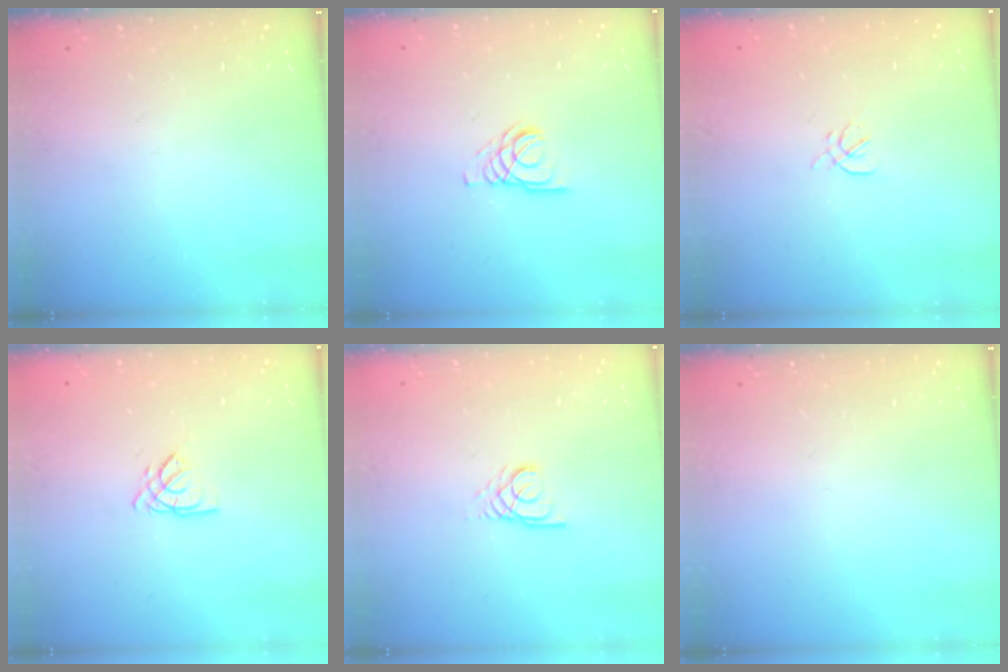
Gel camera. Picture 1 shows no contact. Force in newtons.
{"total": 3.7, "press": 3.7, "slide": 0.4}
{"total": 1.6, "press": 1.5, "slide": 0.6}
{"total": 2.7, "press": 2.7, "slide": 0.3}
{"total": 2.2, "press": 2.2, "slide": 0.2}
{"total": 0.0}